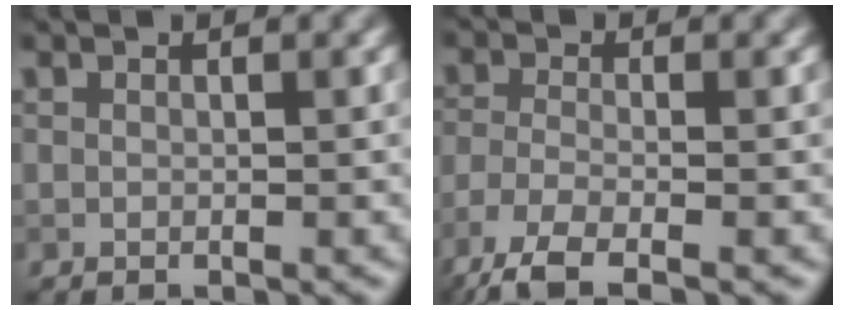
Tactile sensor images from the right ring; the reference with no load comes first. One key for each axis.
{"total": 5.5, "fx": -3.8, "fy": 1.5, "fz": 3.7, "tx": -0.079, "ty": -0.012, "tz": -0.087}